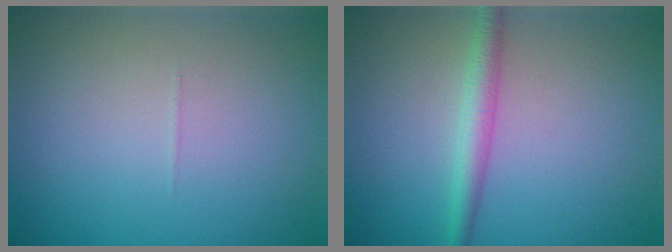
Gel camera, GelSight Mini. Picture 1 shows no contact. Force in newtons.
{"total": 2.4, "press": 2.4, "slide": 0.1}